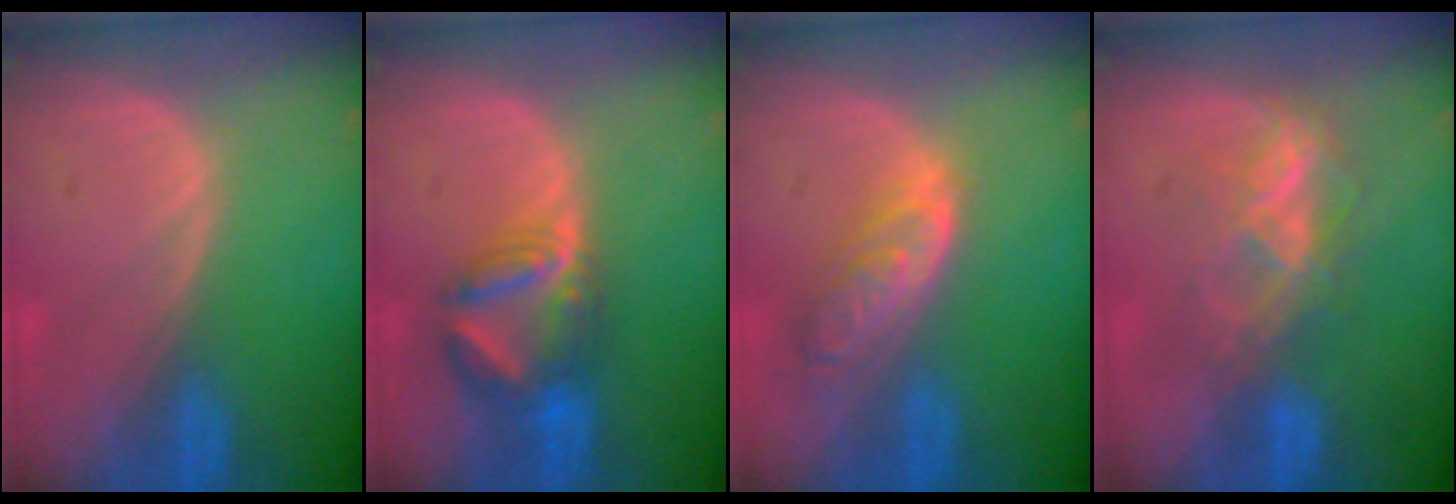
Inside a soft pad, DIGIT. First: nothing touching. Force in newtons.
{"total": 6.6, "press": 6.4, "slide": 1.5}
{"total": 6.3, "press": 5.6, "slide": 2.8}
{"total": 5.8, "press": 5.6, "slide": 1.6}